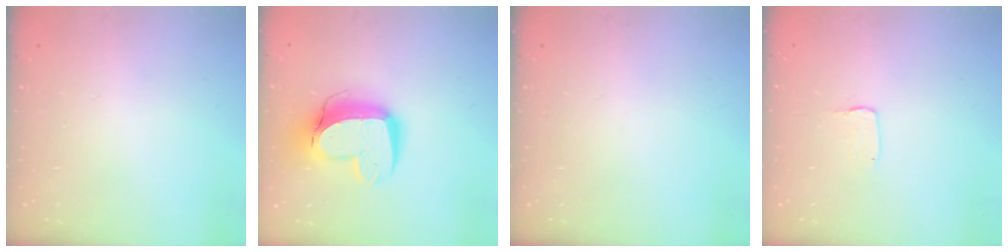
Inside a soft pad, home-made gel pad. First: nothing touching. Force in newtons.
{"total": 13.6, "press": 13.5, "slide": 1.4}
{"total": 0.0}
{"total": 1.0, "press": 1.0, "slide": 0.1}